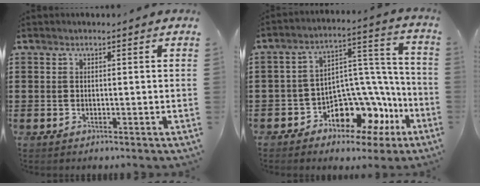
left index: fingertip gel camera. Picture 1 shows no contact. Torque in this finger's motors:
{"motor_torque": [1.09, 1.05, 0.37, 0.10]}